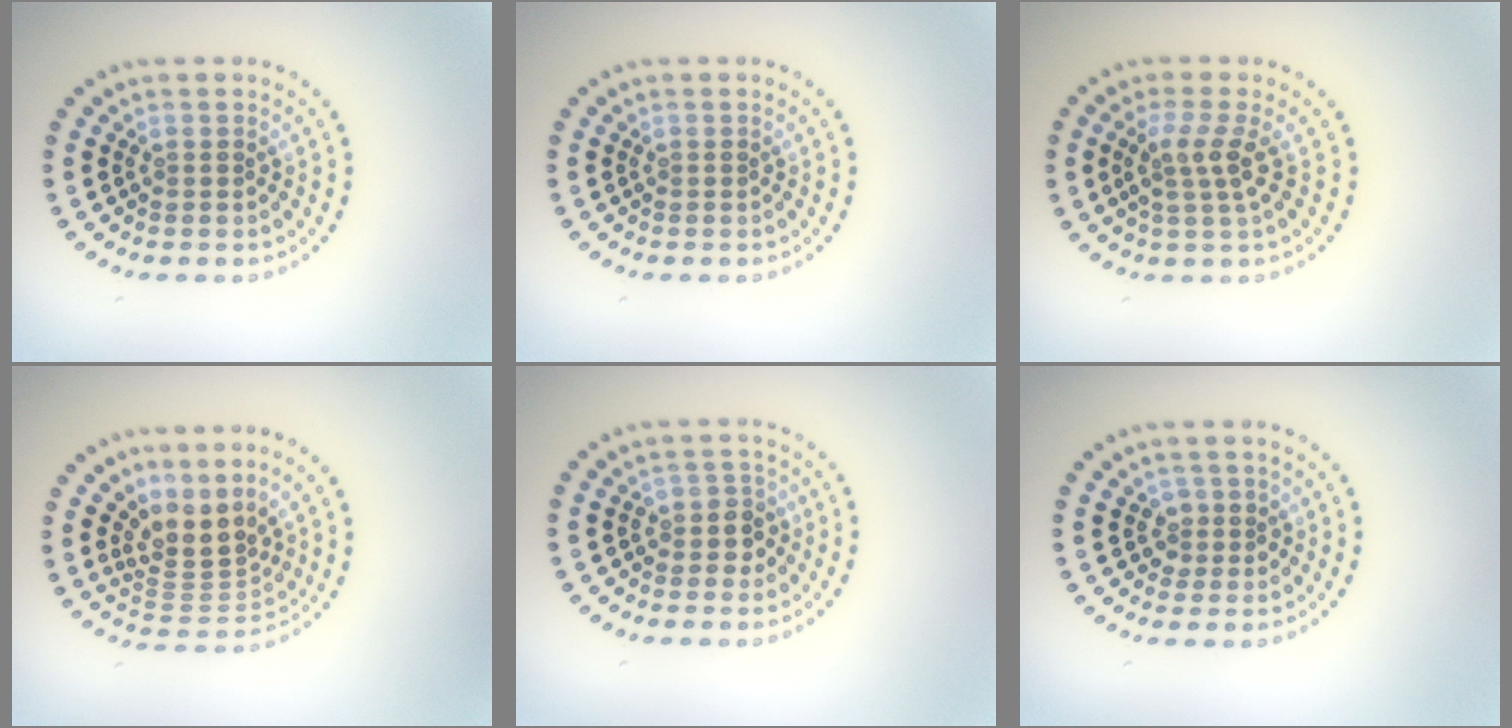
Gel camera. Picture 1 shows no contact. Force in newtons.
{"total": 0.0}
{"total": 2.7, "press": 2.0, "slide": 1.9}
{"total": 3.5, "press": 2.4, "slide": 2.5}
{"total": 2.1, "press": 1.9, "slide": 0.9}
{"total": 1.3, "press": 1.1, "slide": 0.6}